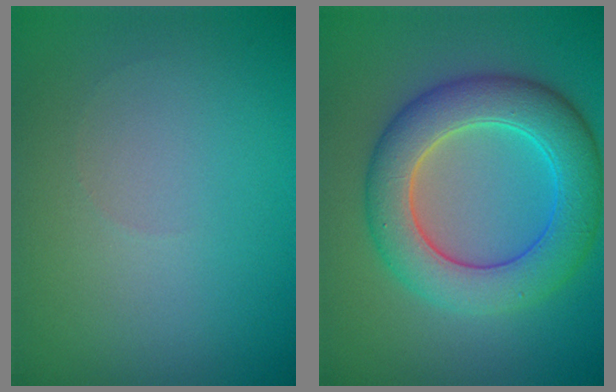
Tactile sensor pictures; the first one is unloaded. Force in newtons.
{"total": 7.3, "press": 7.3, "slide": 0.3}